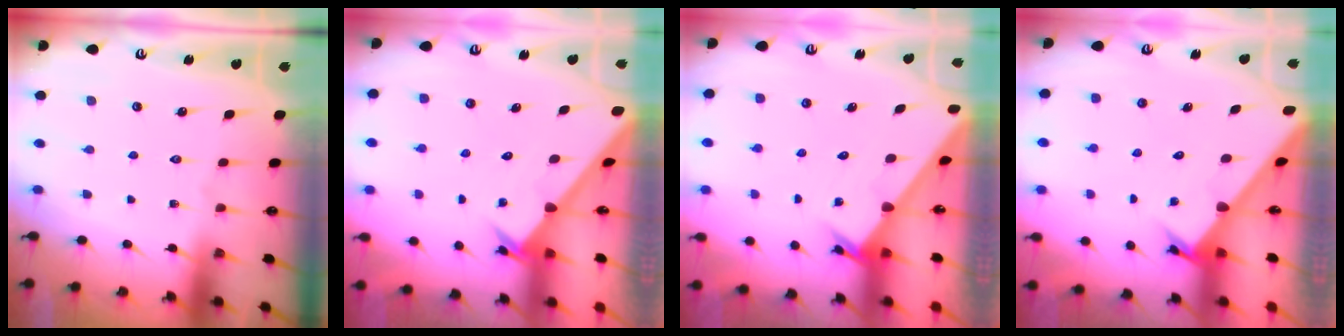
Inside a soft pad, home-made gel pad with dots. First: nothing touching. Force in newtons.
{"total": 2.4, "press": 2.4, "slide": 0.2}
{"total": 1.3, "press": 1.3, "slide": 0.1}
{"total": 2.6, "press": 2.6, "slide": 0.3}